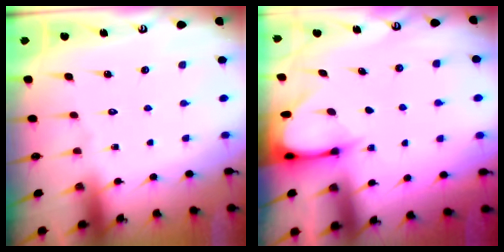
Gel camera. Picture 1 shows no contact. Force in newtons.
{"total": 3.4, "press": 3.4, "slide": 0.3}